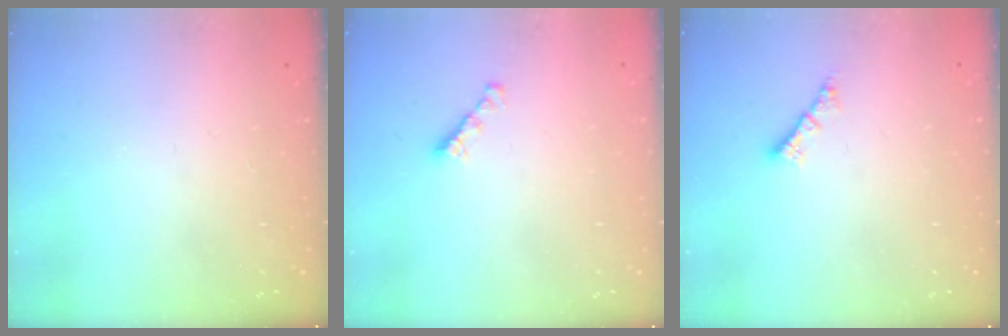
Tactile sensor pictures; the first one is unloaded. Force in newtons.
{"total": 2.7, "press": 2.6, "slide": 0.7}
{"total": 2.4, "press": 2.4, "slide": 0.2}